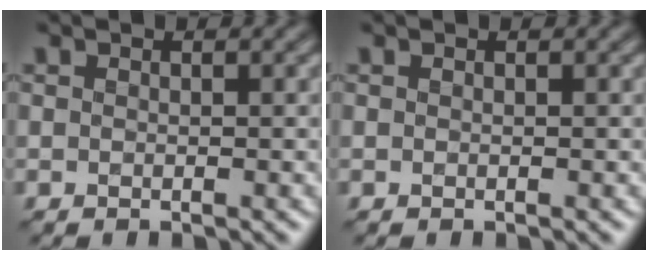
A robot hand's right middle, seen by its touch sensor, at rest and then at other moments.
{"total": 0.0}